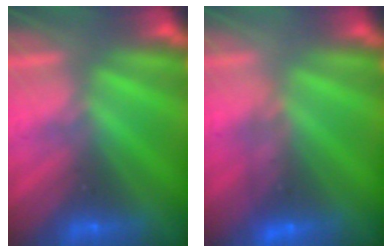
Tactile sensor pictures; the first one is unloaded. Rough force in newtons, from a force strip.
{"total": 4.5}